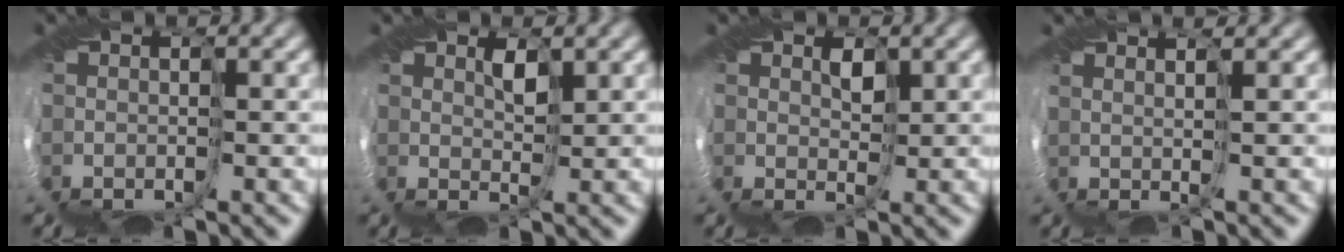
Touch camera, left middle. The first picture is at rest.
{"total": 1.2, "force": [1.1, -0.6, 0.2], "torque": [-0.010, 0.004, 0.025]}
{"total": 1.0, "force": [1.0, 0.0, 0.0], "torque": [-0.003, 0.001, 0.022]}
{"total": 3.5, "force": [2.5, 0.6, 2.3], "torque": [-0.010, 0.039, 0.010]}